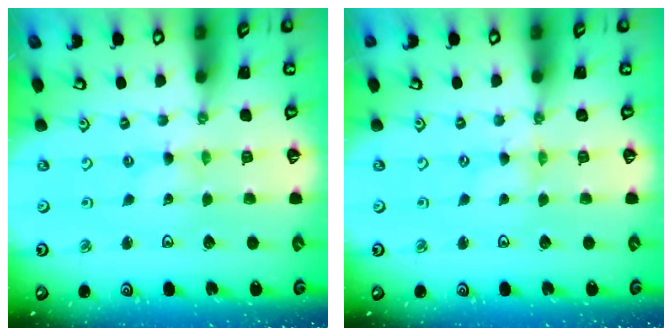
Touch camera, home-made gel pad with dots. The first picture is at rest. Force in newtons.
{"total": 1.1, "press": 1.1, "slide": 0.1}